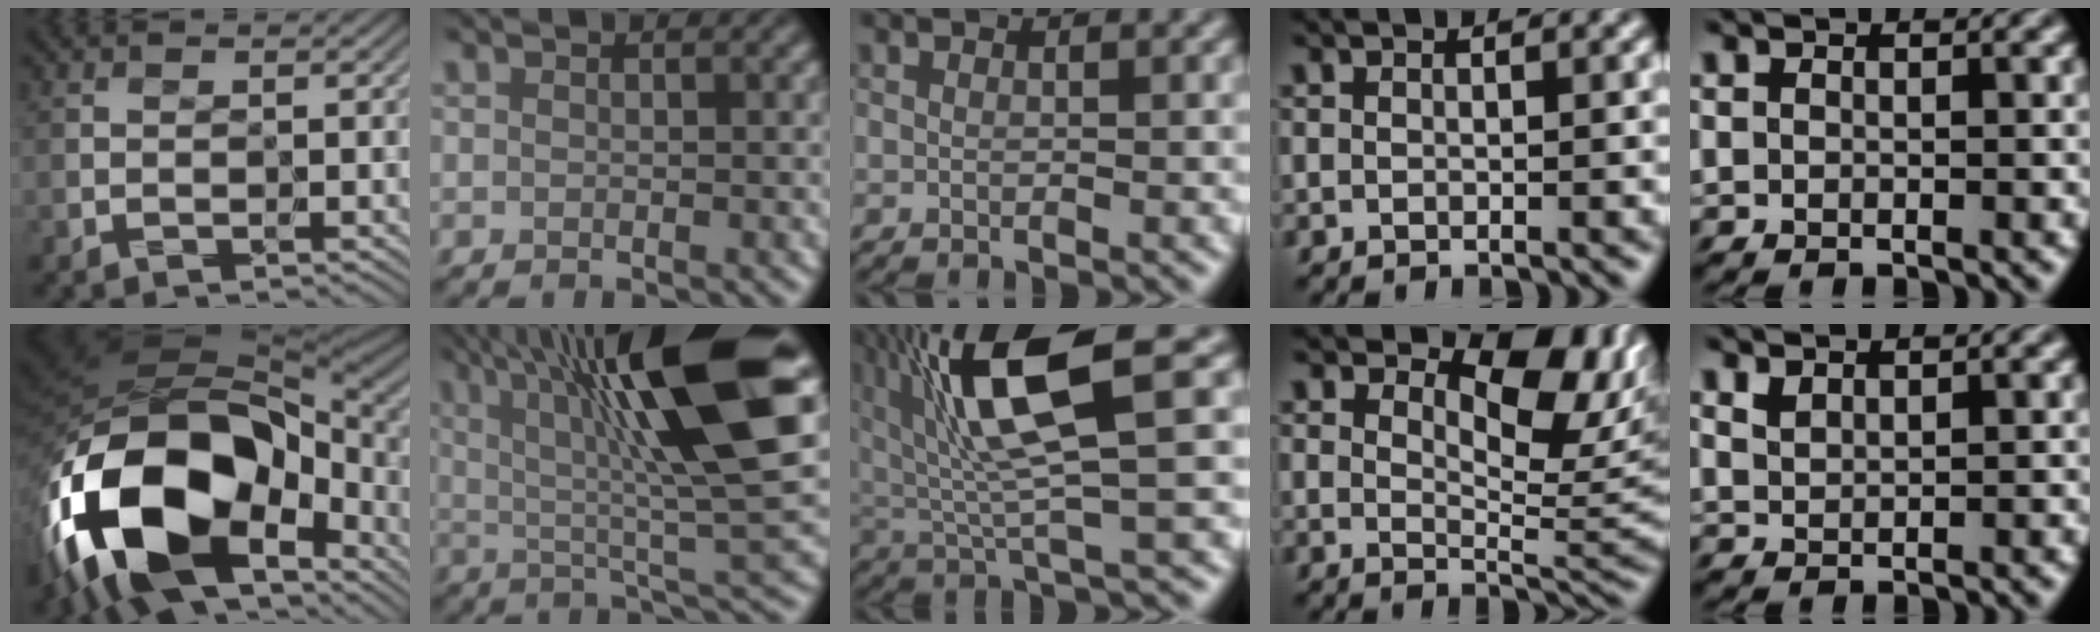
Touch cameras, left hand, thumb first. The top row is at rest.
{"thumb": {"total": 20.4, "force": [-6.7, 11.6, 15.3], "torque": [-0.343, -0.019, -0.107]}, "index": {"total": 14.3, "force": [4.1, 2.6, 13.5], "torque": [-0.197, 0.014, 0.067]}, "middle": {"total": 8.8, "force": [2.2, 1.7, 8.4], "torque": [-0.164, 0.015, 0.061]}, "ring": {"total": 8.7, "force": [4.2, 4.4, 6.2], "torque": [-0.085, -0.002, 0.065]}, "little": {"total": 0.9, "force": [0.7, 0.2, 0.6], "torque": [-0.012, -0.001, 0.013]}}